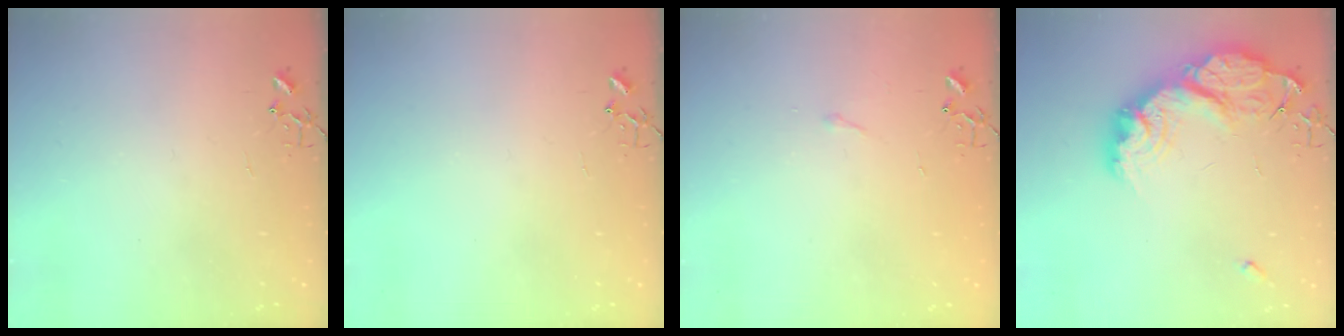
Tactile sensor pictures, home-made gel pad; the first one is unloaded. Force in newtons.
{"total": 0.0}
{"total": 2.9, "press": 2.9, "slide": 0.5}
{"total": 25.2, "press": 25.1, "slide": 2.0}